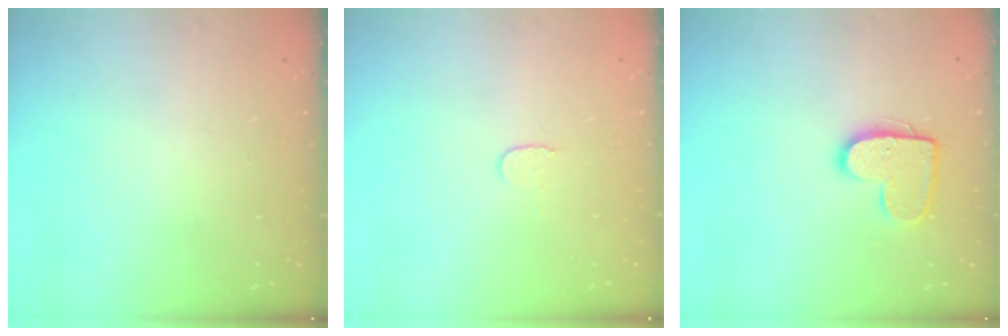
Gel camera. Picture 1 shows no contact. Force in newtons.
{"total": 3.7, "press": 3.7, "slide": 0.3}
{"total": 11.8, "press": 11.8, "slide": 0.6}